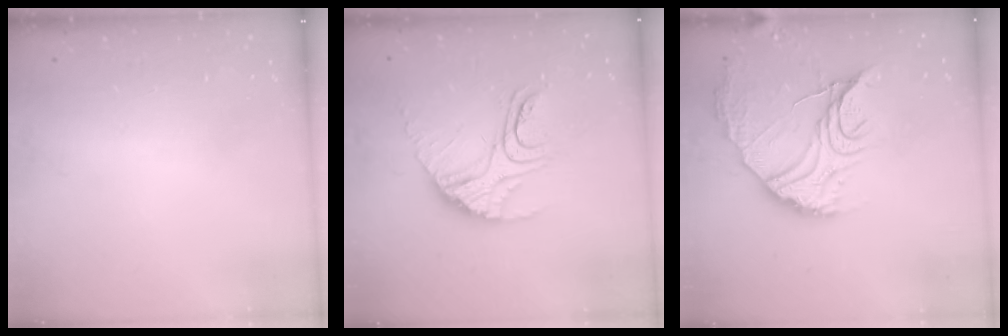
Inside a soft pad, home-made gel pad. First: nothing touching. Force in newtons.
{"total": 14.6, "press": 14.5, "slide": 1.2}
{"total": 16.8, "press": 16.7, "slide": 1.3}